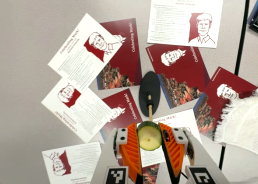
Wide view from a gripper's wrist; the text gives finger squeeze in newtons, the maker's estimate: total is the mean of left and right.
{"total": 11.4, "left": 11.2, "right": 11.7}